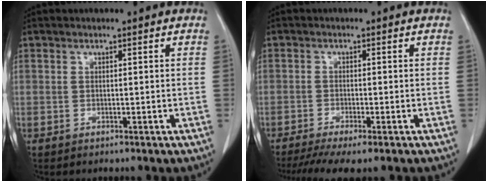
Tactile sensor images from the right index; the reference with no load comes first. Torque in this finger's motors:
{"motor_torque": [0.87, -0.80, 0.35, 0.09]}